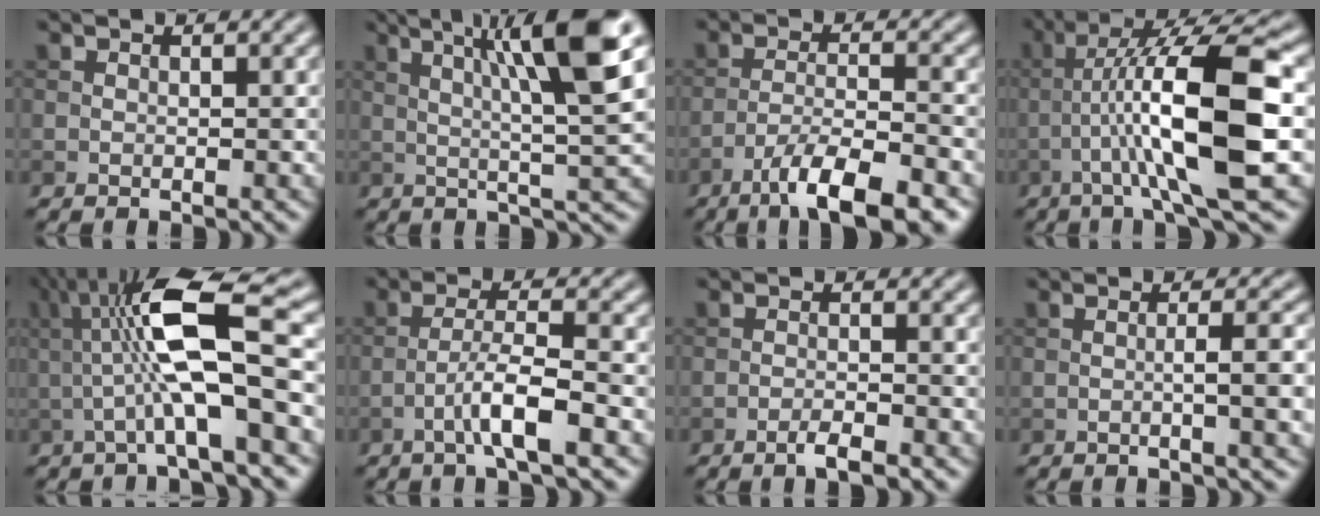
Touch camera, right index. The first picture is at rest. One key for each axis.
{"total": 9.4, "fx": 2.8, "fy": 1.3, "fz": 8.9, "tx": -0.128, "ty": 0.012, "tz": 0.044}
{"total": 7.9, "fx": -5.2, "fy": 1.6, "fz": 5.6, "tx": -0.090, "ty": 0.003, "tz": -0.088}
{"total": 11.2, "fx": -2.0, "fy": 1.9, "fz": 10.9, "tx": -0.183, "ty": 0.023, "tz": -0.032}
{"total": 10.1, "fx": 0.6, "fy": 2.1, "fz": 9.9, "tx": -0.169, "ty": 0.014, "tz": 0.006}
{"total": 4.5, "fx": -2.1, "fy": 0.5, "fz": 3.9, "tx": -0.070, "ty": 0.013, "tz": -0.044}
{"total": 2.0, "fx": -1.3, "fy": 0.3, "fz": 1.5, "tx": -0.025, "ty": 0.004, "tz": -0.027}
{"total": 4.2, "fx": -0.5, "fy": 1.0, "fz": 4.0, "tx": -0.054, "ty": 0.004, "tz": -0.010}